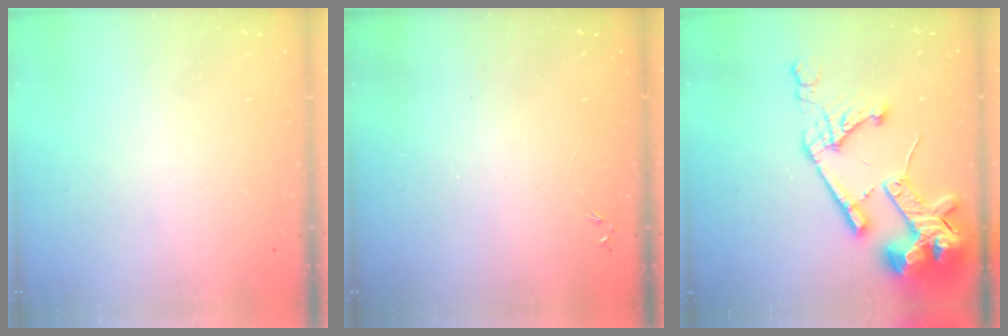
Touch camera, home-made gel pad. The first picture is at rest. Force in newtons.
{"total": 0.0}
{"total": 21.1, "press": 21.0, "slide": 2.4}